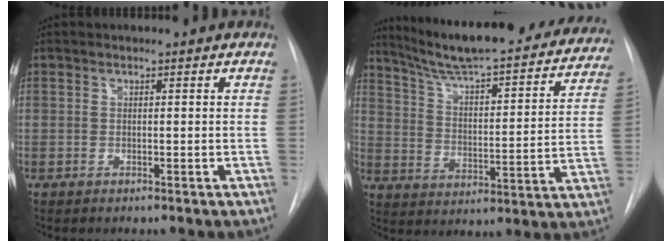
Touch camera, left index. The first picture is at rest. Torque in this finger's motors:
{"motor_torque": [0.40, -0.41, 0.39, 0.10]}